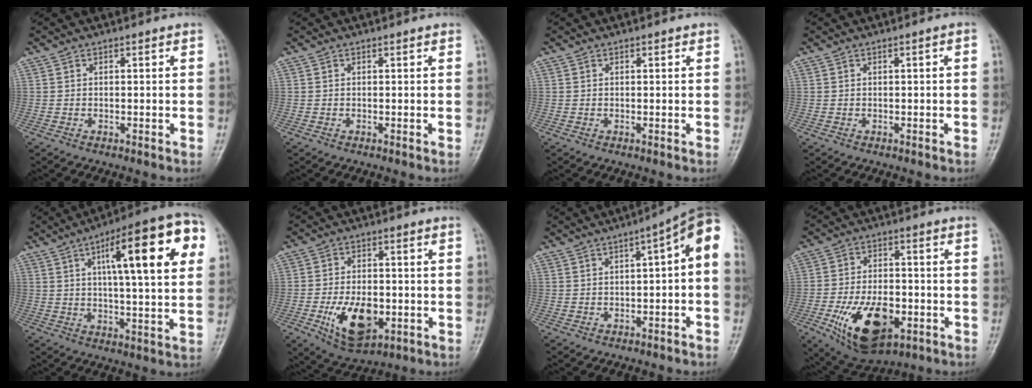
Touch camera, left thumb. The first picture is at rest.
{"total": 0.0}
{"total": 0.6, "force": [0.2, 0.3, 0.5], "torque": [-0.006, 0.001, 0.002]}
{"total": 1.1, "force": [-0.1, 0.3, 1.1], "torque": [-0.016, 0.007, 0.000]}
{"total": 20.0, "force": [6.5, 5.2, 18.1], "torque": [-0.235, 0.005, 0.086]}
{"total": 11.2, "force": [-3.4, 6.4, 8.5], "torque": [-0.128, 0.003, -0.047]}
{"total": 8.7, "force": [-0.4, 3.0, 8.1], "torque": [-0.096, 0.048, -0.013]}
{"total": 15.3, "force": [-5.7, 8.3, 11.5], "torque": [-0.173, 0.016, -0.086]}